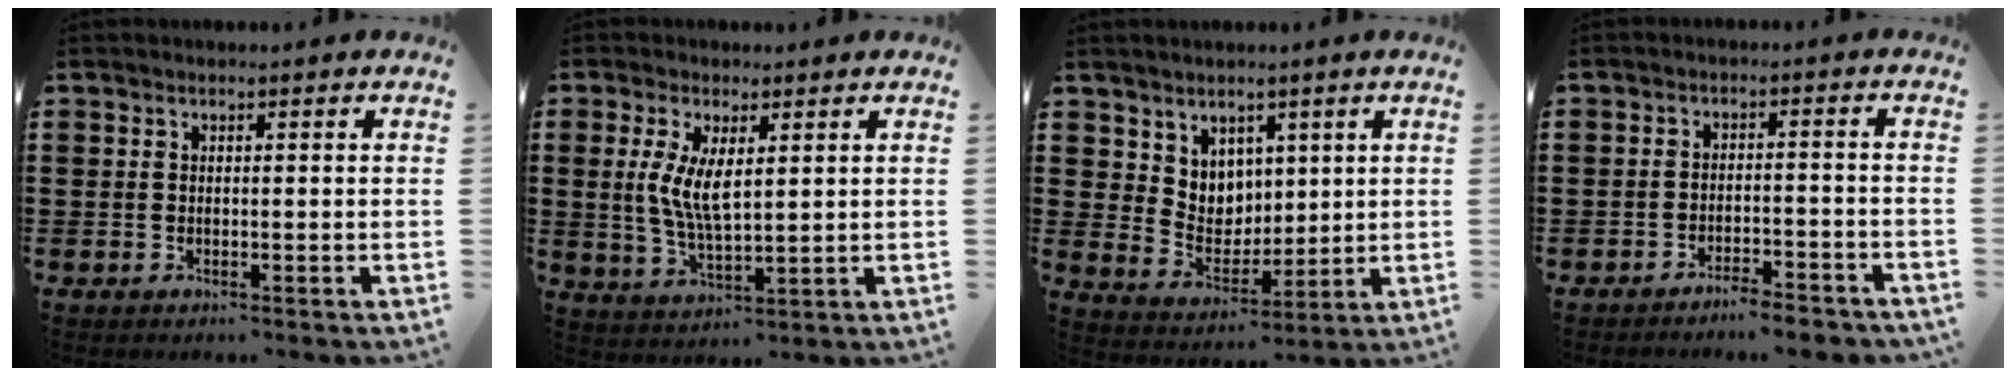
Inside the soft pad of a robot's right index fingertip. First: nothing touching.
{"total": 6.0, "force": [1.3, 2.3, 5.4], "torque": [-0.114, 0.002, 0.022]}
{"total": 5.6, "force": [3.6, 4.2, 0.2], "torque": [-0.030, -0.003, 0.070]}
{"total": 3.5, "force": [-3.4, 0.0, 0.7], "torque": [-0.013, 0.001, -0.069]}